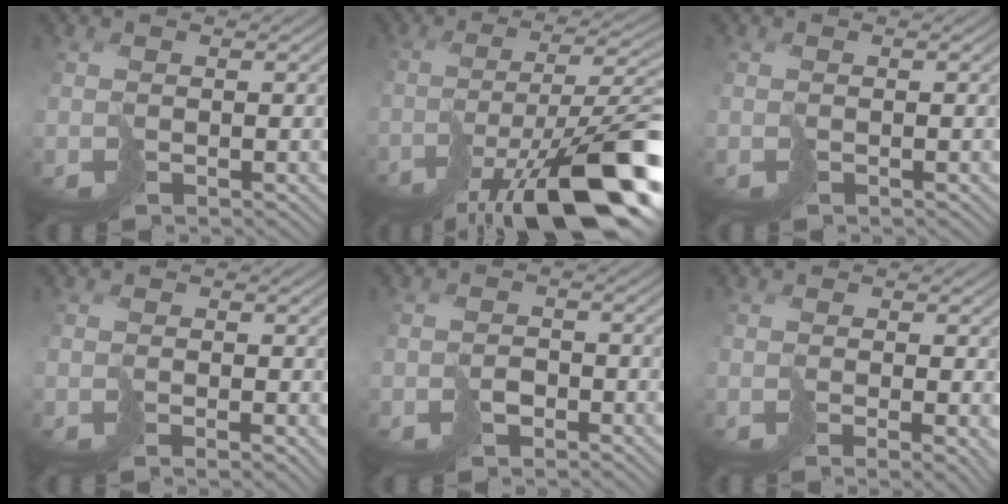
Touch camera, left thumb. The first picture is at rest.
{"total": 16.4, "force": [-8.8, 5.1, 12.8], "torque": [-0.195, -0.016, -0.141]}
{"total": 0.0}
{"total": 1.4, "force": [-0.3, 0.1, 1.4], "torque": [-0.025, -0.003, -0.006]}
{"total": 1.4, "force": [-0.9, 0.9, 0.6], "torque": [-0.008, 0.001, -0.019]}
{"total": 3.1, "force": [-0.8, 0.6, 2.9], "torque": [-0.045, -0.006, -0.011]}